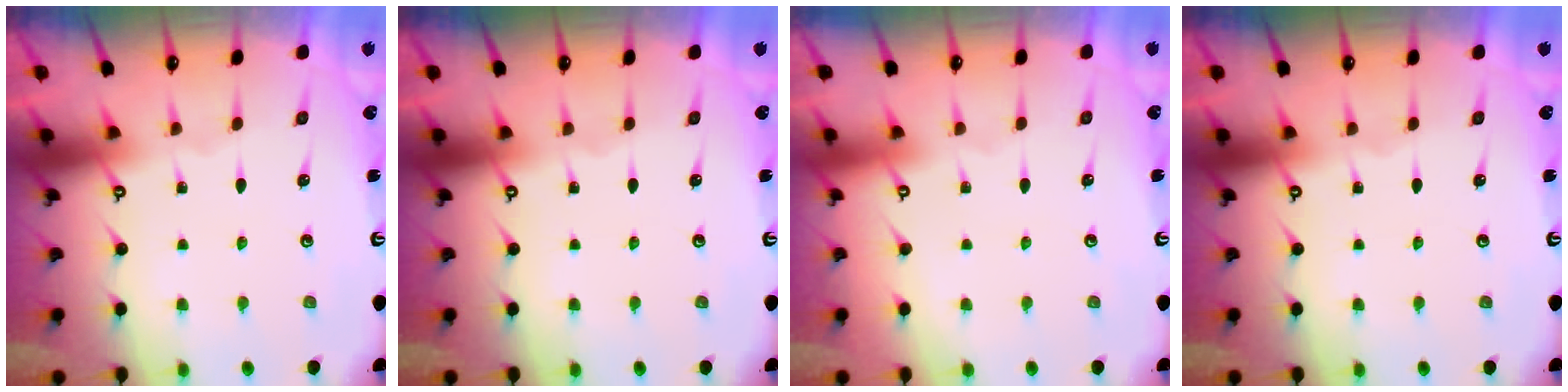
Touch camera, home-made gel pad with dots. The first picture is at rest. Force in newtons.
{"total": 0.0}
{"total": 3.8, "press": 3.8, "slide": 0.1}
{"total": 0.0}